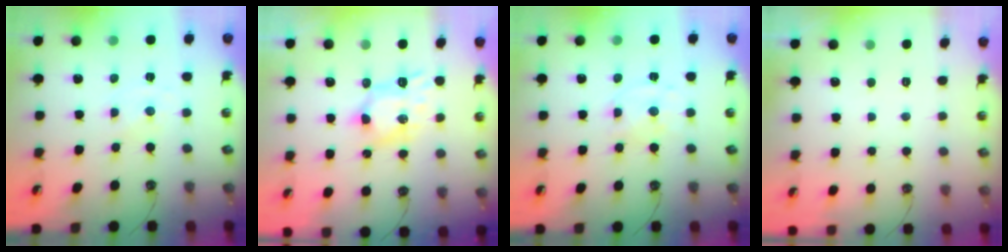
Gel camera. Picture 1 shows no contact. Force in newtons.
{"total": 7.2, "press": 7.2, "slide": 0.1}
{"total": 4.8, "press": 4.8, "slide": 0.6}
{"total": 0.0}